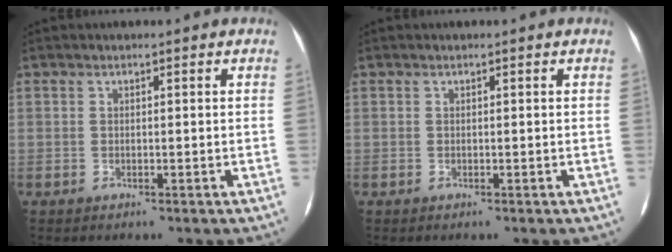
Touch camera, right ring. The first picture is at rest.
{"total": 0.0}